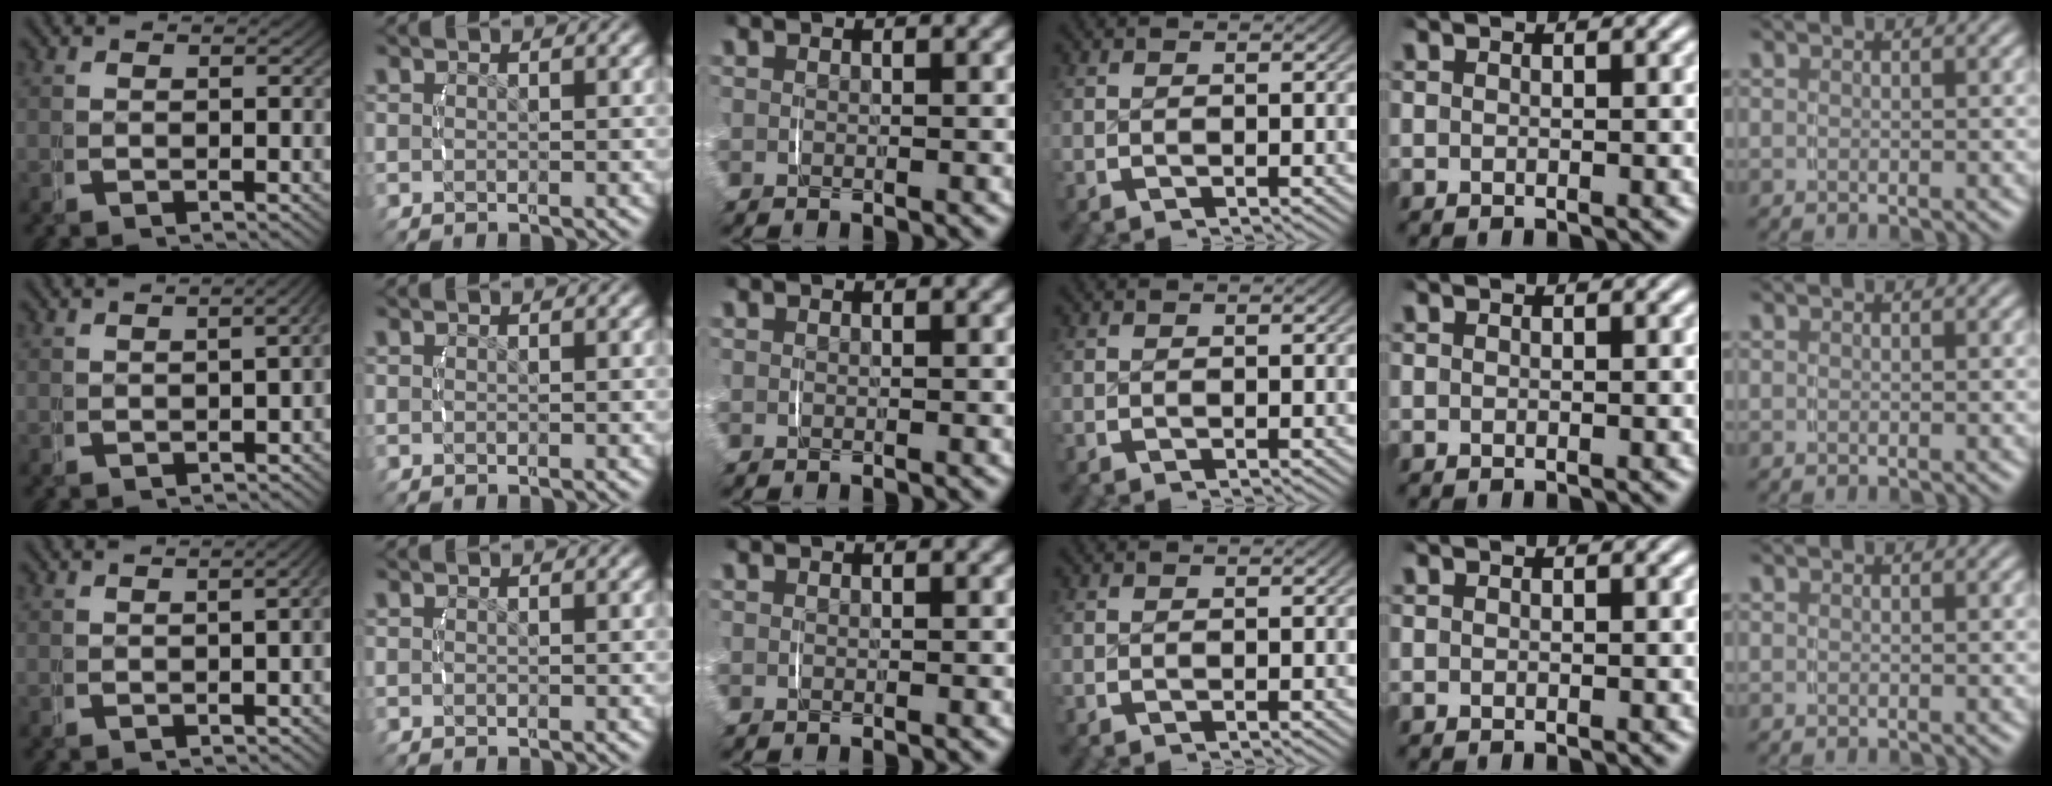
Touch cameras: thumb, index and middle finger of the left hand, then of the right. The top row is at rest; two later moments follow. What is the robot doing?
{"motion": "lift_and_place", "object": "jewelry box"}